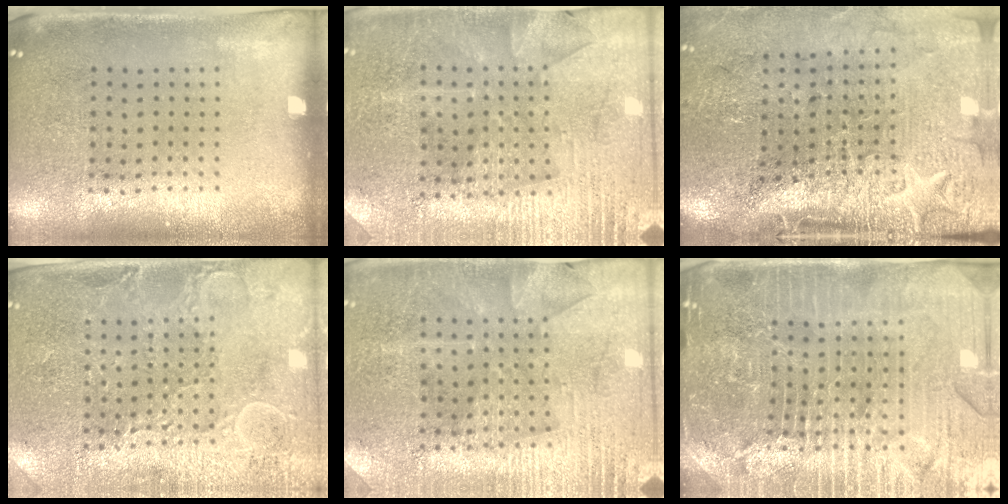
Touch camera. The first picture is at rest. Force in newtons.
{"total": 2.8, "press": 2.7, "slide": 0.6}
{"total": 4.6, "press": 3.7, "slide": 2.7}
{"total": 2.9, "press": 2.9, "slide": 0.4}
{"total": 2.8, "press": 2.7, "slide": 0.6}
{"total": 5.5, "press": 4.9, "slide": 2.4}